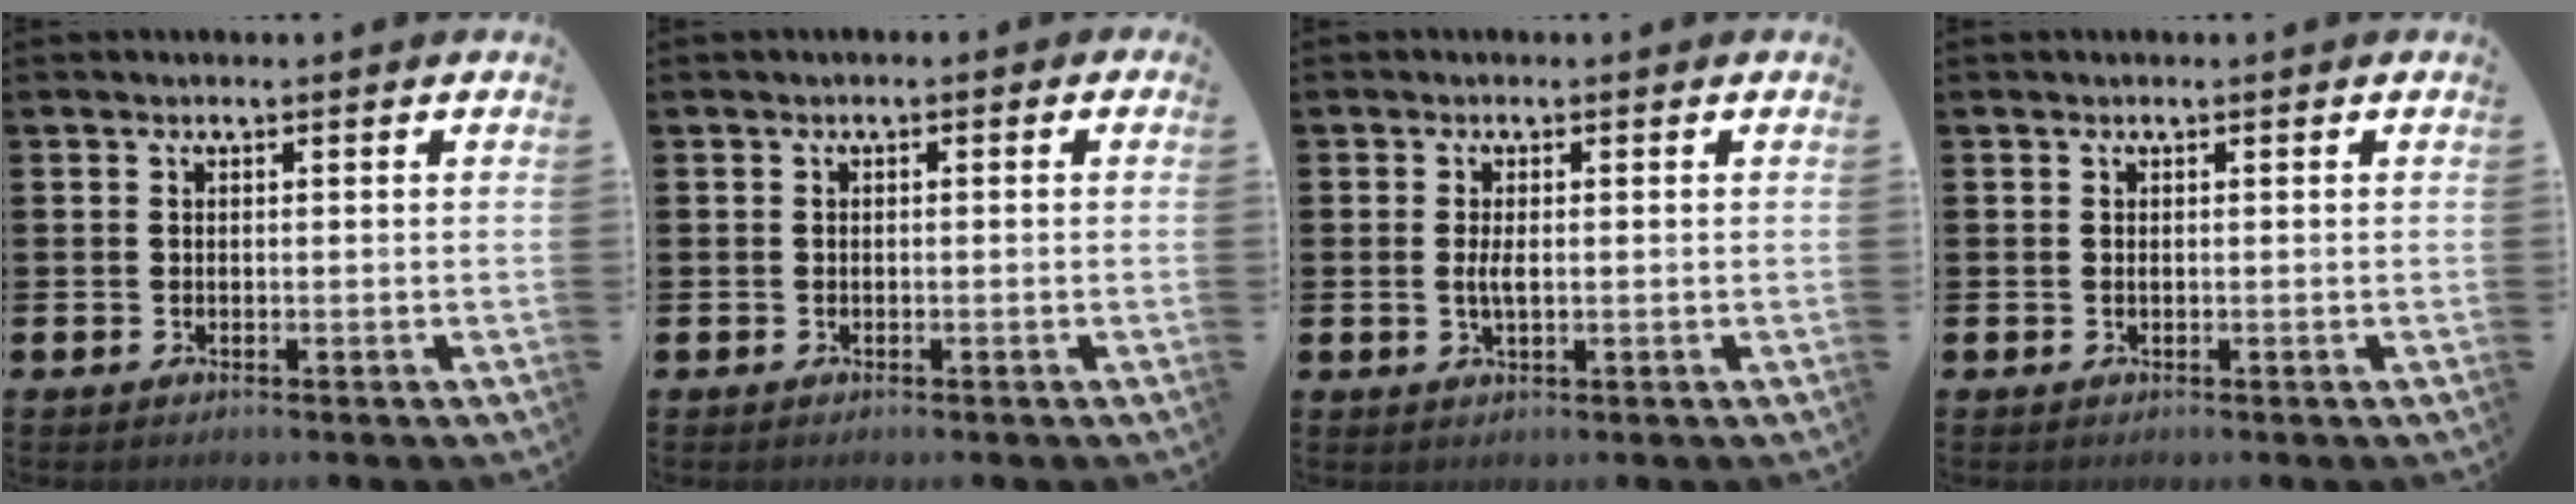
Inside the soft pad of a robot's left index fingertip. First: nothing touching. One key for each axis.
{"total": 0.6, "fx": -0.3, "fy": 0.4, "fz": 0.2, "tx": -0.002, "ty": 0.003, "tz": -0.009}
{"total": 2.2, "fx": 0.0, "fy": 0.8, "fz": 2.0, "tx": -0.035, "ty": 0.001, "tz": -0.003}
{"total": 0.0}